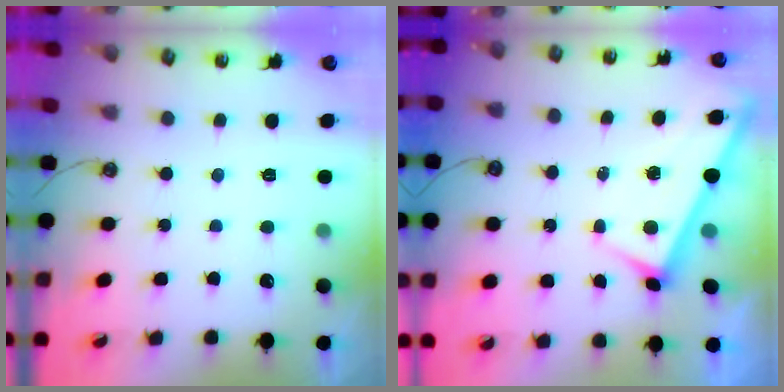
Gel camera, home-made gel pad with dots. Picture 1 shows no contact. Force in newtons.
{"total": 2.8, "press": 2.8, "slide": 0.0}